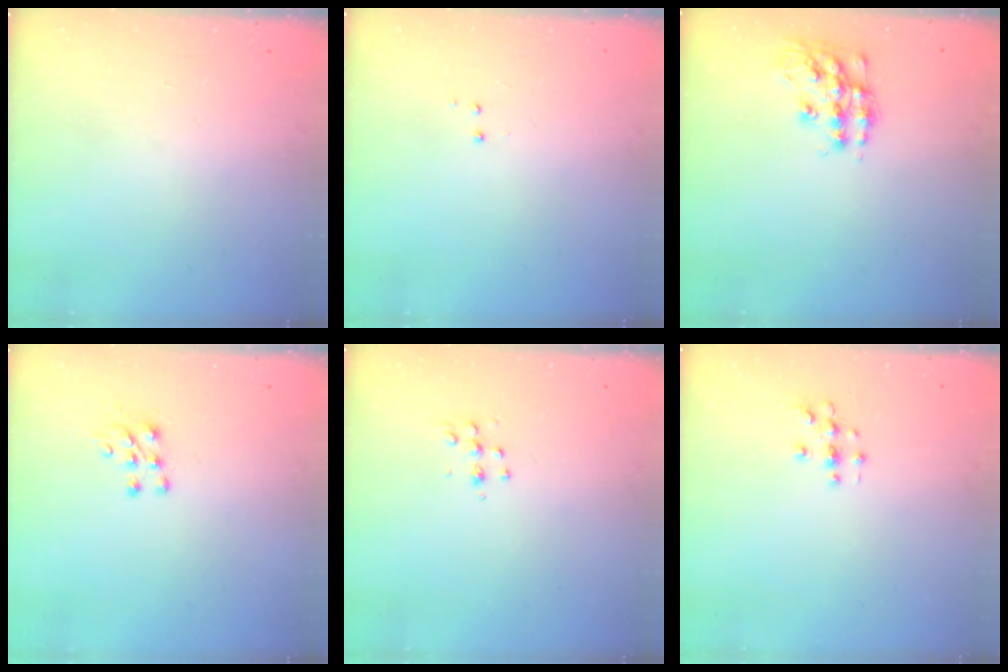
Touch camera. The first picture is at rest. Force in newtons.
{"total": 2.9, "press": 2.8, "slide": 0.6}
{"total": 13.7, "press": 13.7, "slide": 0.6}
{"total": 6.5, "press": 6.4, "slide": 0.7}
{"total": 5.5, "press": 5.5, "slide": 0.4}
{"total": 2.9, "press": 2.9, "slide": 0.3}